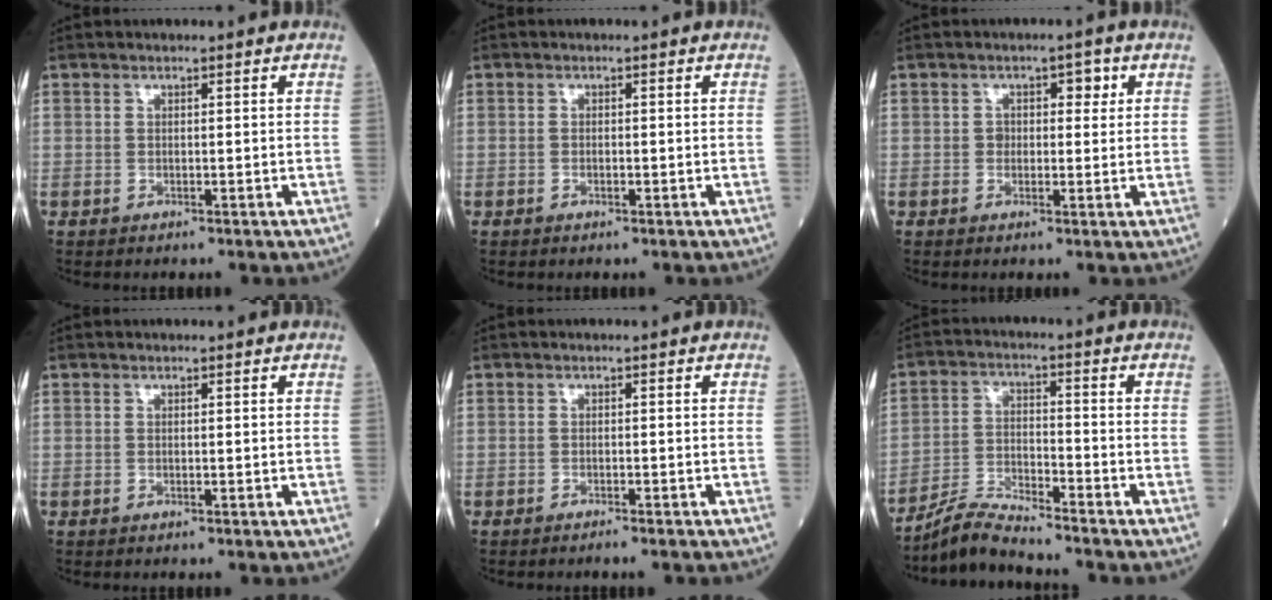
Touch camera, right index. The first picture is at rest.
{"total": 0.6, "force": [-0.3, 0.1, 0.5], "torque": [-0.012, 0.000, -0.006]}
{"total": 3.1, "force": [0.8, 2.1, 2.1], "torque": [-0.023, 0.014, 0.009]}
{"total": 0.0}
{"total": 2.4, "force": [-2.2, -0.1, 1.2], "torque": [-0.013, 0.000, -0.026]}
{"total": 6.2, "force": [-6.1, -0.4, 1.0], "torque": [-0.026, -0.011, -0.116]}